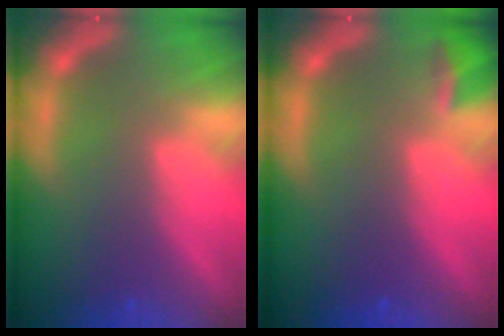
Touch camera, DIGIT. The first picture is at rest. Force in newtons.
{"total": 1.9}